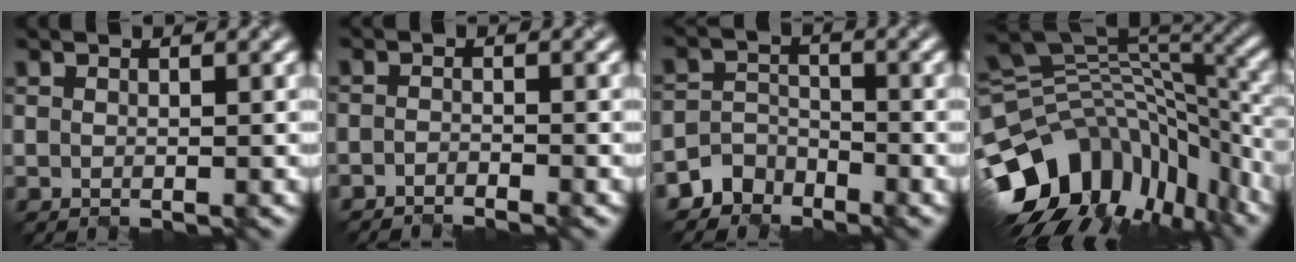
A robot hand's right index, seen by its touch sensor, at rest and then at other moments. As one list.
[{"total": 1.6, "force": [-1.6, -0.1, 0.1], "torque": [0.002, -0.007, -0.032]}, {"total": 2.9, "force": [-2.5, 1.4, -0.5], "torque": [0.019, 0.007, -0.053]}, {"total": 12.9, "force": [-6.3, 8.2, 7.7], "torque": [-0.172, 0.005, -0.110]}]